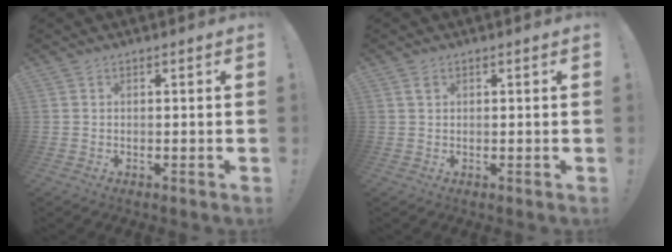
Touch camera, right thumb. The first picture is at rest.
{"total": 1.2, "force": [0.7, 0.8, 0.7], "torque": [-0.013, 0.002, 0.012]}